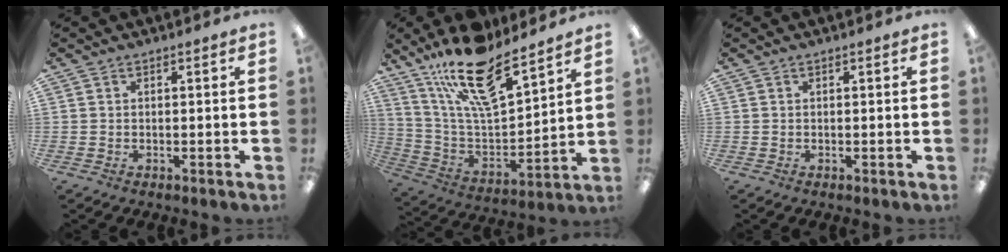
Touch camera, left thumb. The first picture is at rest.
{"total": 20.0, "force": [14.8, 6.7, 11.8], "torque": [-0.213, -0.090, 0.256]}
{"total": 0.0}